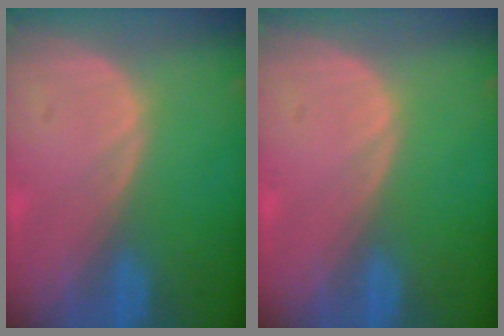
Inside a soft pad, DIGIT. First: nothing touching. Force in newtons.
{"total": 0.0}